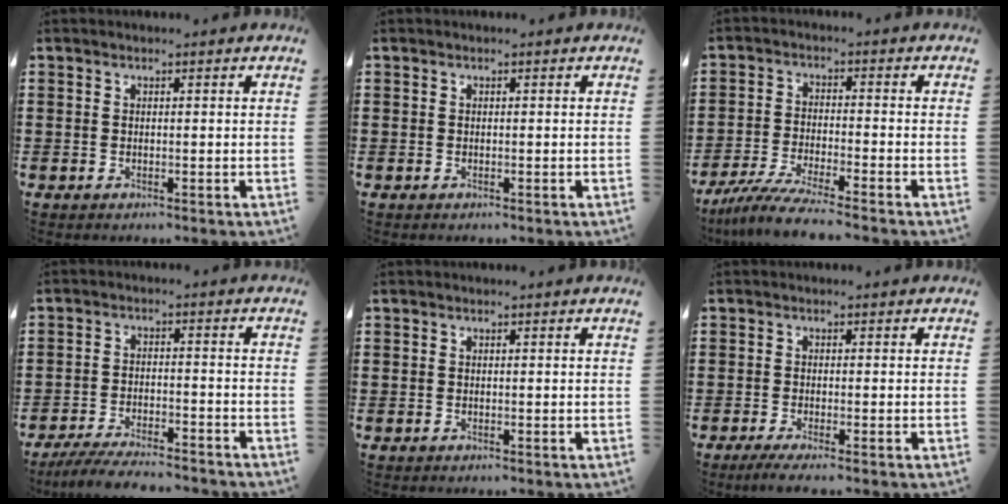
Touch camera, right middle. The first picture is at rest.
{"total": 0.0}
{"total": 6.0, "force": [-5.4, -0.5, 2.6], "torque": [-0.069, -0.025, -0.107]}
{"total": 5.2, "force": [-4.9, 0.2, 1.8], "torque": [-0.044, -0.009, -0.097]}
{"total": 0.0}
{"total": 1.4, "force": [-0.9, -0.2, 1.0], "torque": [-0.017, -0.005, -0.016]}